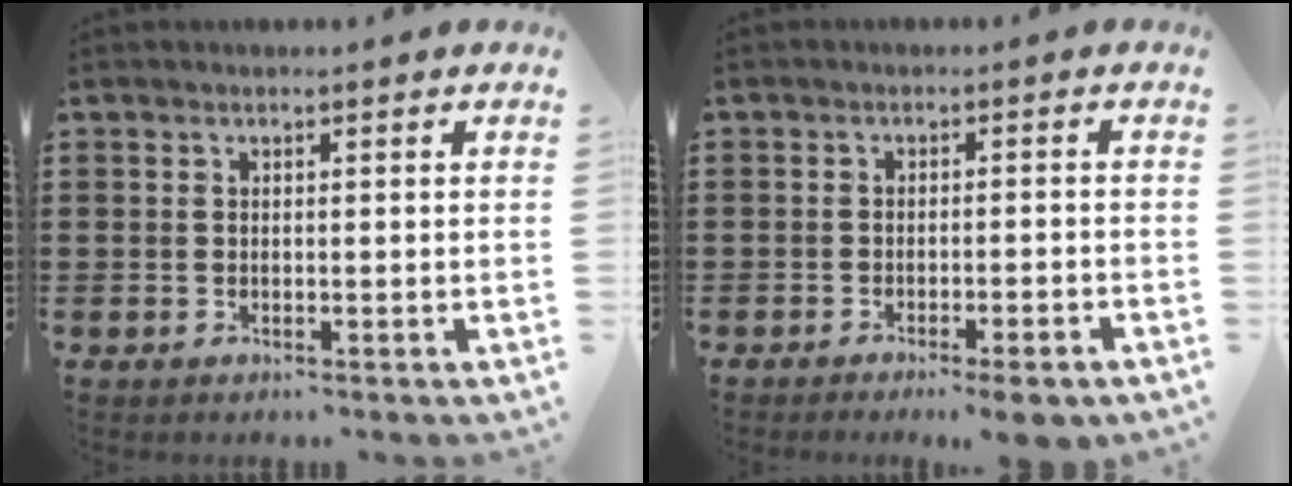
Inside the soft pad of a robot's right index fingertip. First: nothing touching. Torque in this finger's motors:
{"motor_torque": [0.76, -0.86, 0.27, 0.04]}